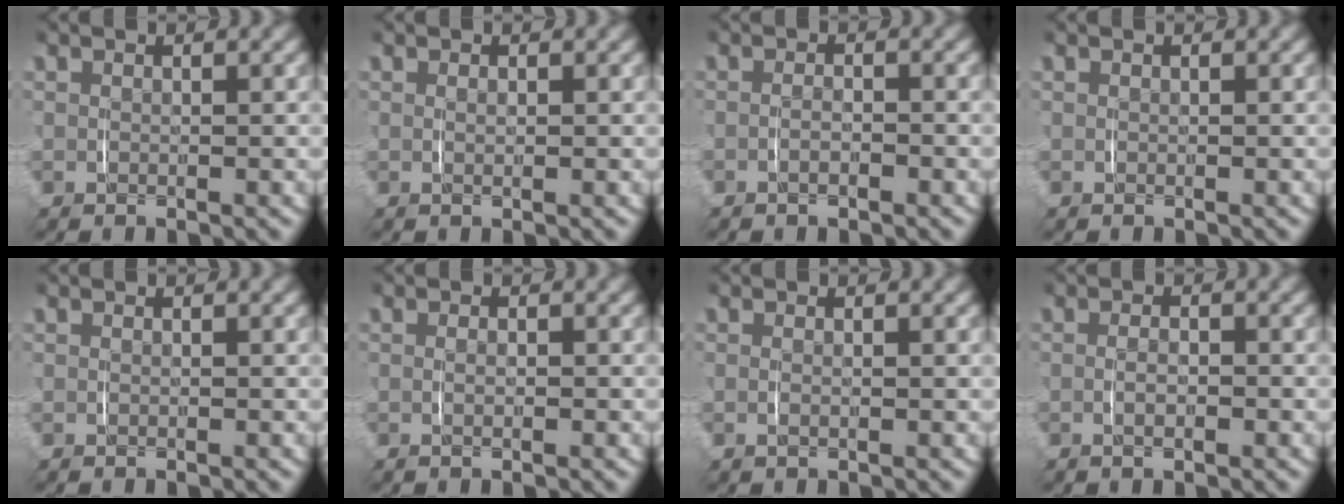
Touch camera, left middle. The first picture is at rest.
{"total": 0.5, "force": [0.2, 0.0, 0.5], "torque": [-0.009, -0.001, 0.003]}
{"total": 1.1, "force": [-0.7, 0.4, 0.8], "torque": [-0.015, 0.000, -0.016]}
{"total": 0.0}
{"total": 0.0}
{"total": 0.7, "force": [-0.2, 0.0, 0.7], "torque": [-0.014, 0.000, -0.005]}
{"total": 0.5, "force": [-0.1, 0.0, 0.5], "torque": [-0.015, -0.004, 0.001]}
{"total": 1.4, "force": [-0.5, 0.4, 1.3], "torque": [-0.021, 0.001, -0.010]}